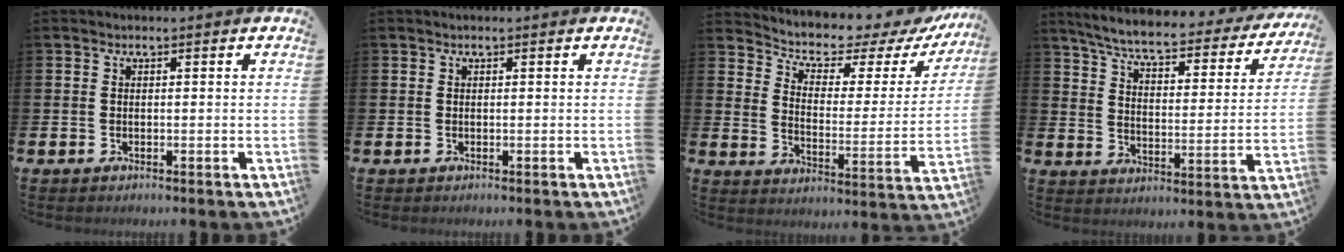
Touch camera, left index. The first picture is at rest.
{"total": 0.0}
{"total": 5.4, "force": [4.9, 1.9, 1.5], "torque": [-0.055, -0.046, 0.075]}
{"total": 6.0, "force": [5.3, 0.9, 2.8], "torque": [-0.080, -0.039, 0.082]}